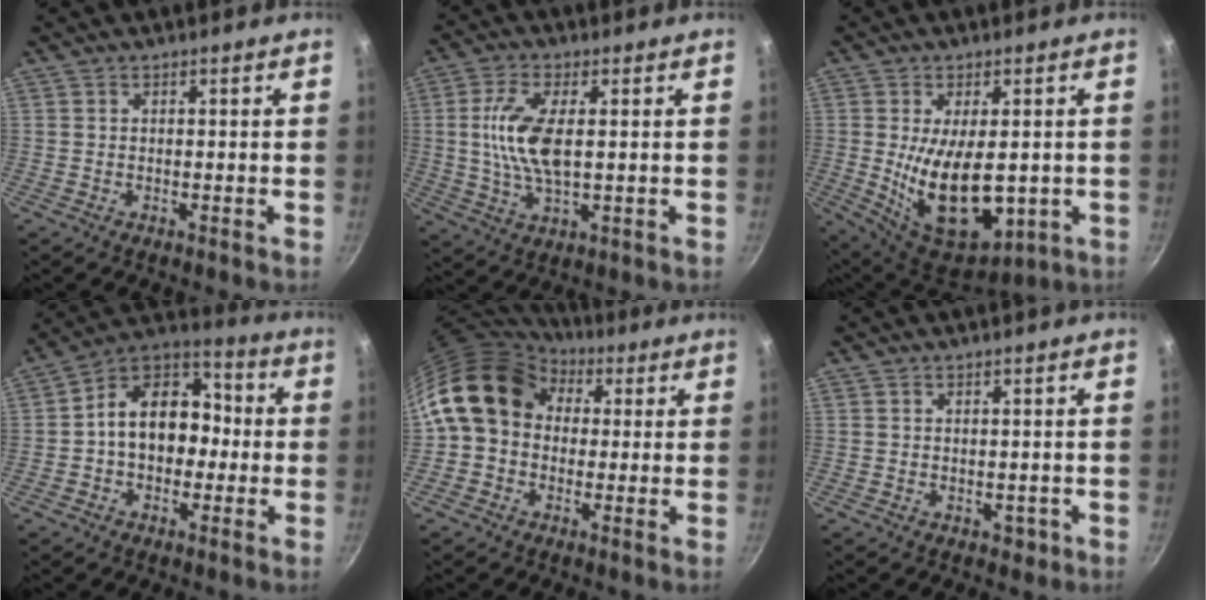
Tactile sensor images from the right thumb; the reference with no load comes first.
{"total": 10.3, "force": [1.1, 4.3, 9.2], "torque": [-0.187, 0.000, 0.019]}
{"total": 16.4, "force": [-1.4, 8.8, 13.8], "torque": [-0.210, -0.021, 0.002]}
{"total": 14.3, "force": [-0.8, 10.7, 9.4], "torque": [-0.095, 0.050, -0.034]}
{"total": 14.1, "force": [3.6, 11.2, 7.8], "torque": [-0.115, 0.024, 0.045]}
{"total": 1.6, "force": [-0.5, 1.2, 0.8], "torque": [-0.001, 0.006, -0.002]}